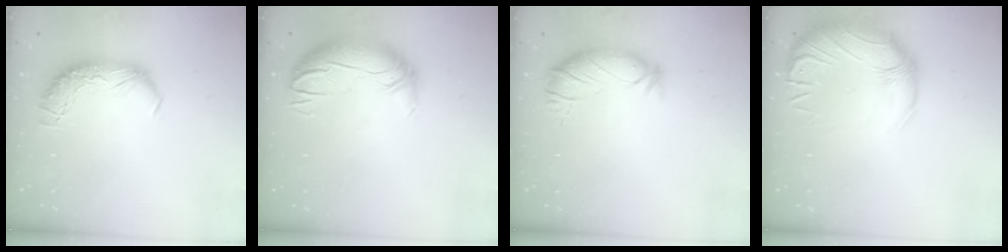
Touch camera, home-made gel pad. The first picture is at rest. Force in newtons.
{"total": 3.0, "press": 0.4, "slide": 2.9}
{"total": 3.1, "press": 2.4, "slide": 1.9}
{"total": 2.9, "press": 0.4, "slide": 2.9}